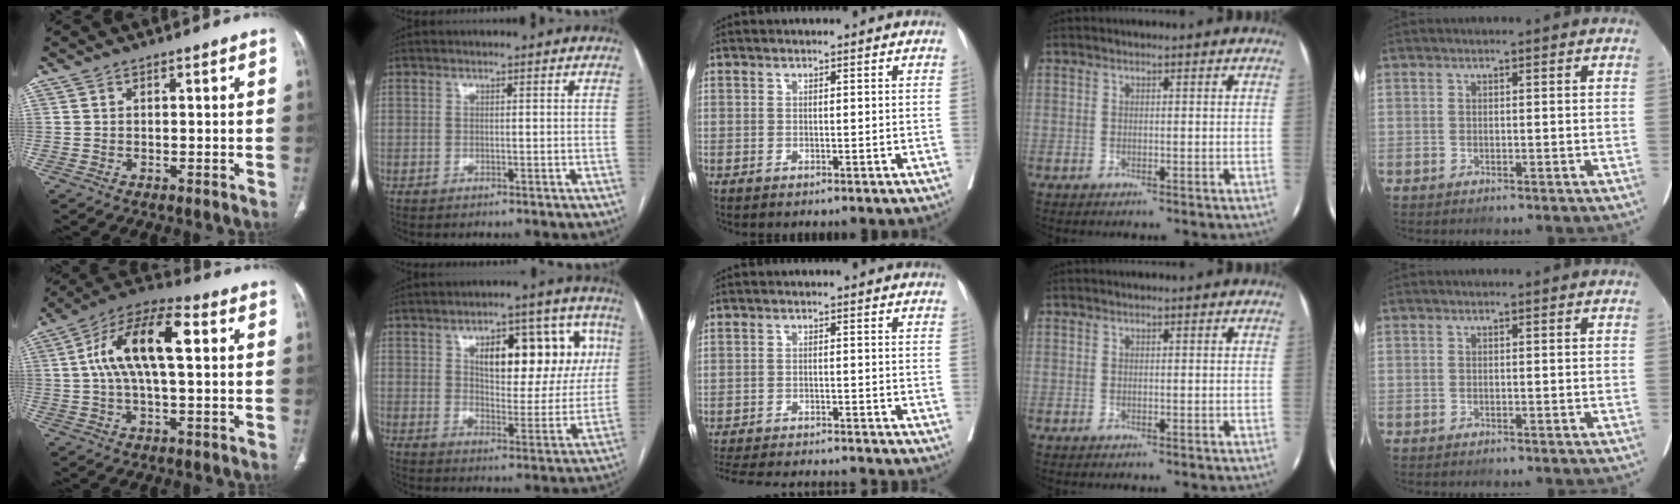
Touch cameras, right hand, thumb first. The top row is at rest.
{"thumb": {"total": 15.1, "force": [2.8, 6.1, 13.5], "torque": [-0.251, 0.032, 0.044]}, "index": {"total": 15.6, "force": [5.4, 7.0, 12.9], "torque": [-0.163, 0.028, 0.081]}, "middle": {"total": 16.6, "force": [-15.5, 2.1, 5.6], "torque": [-0.125, -0.019, -0.214]}}